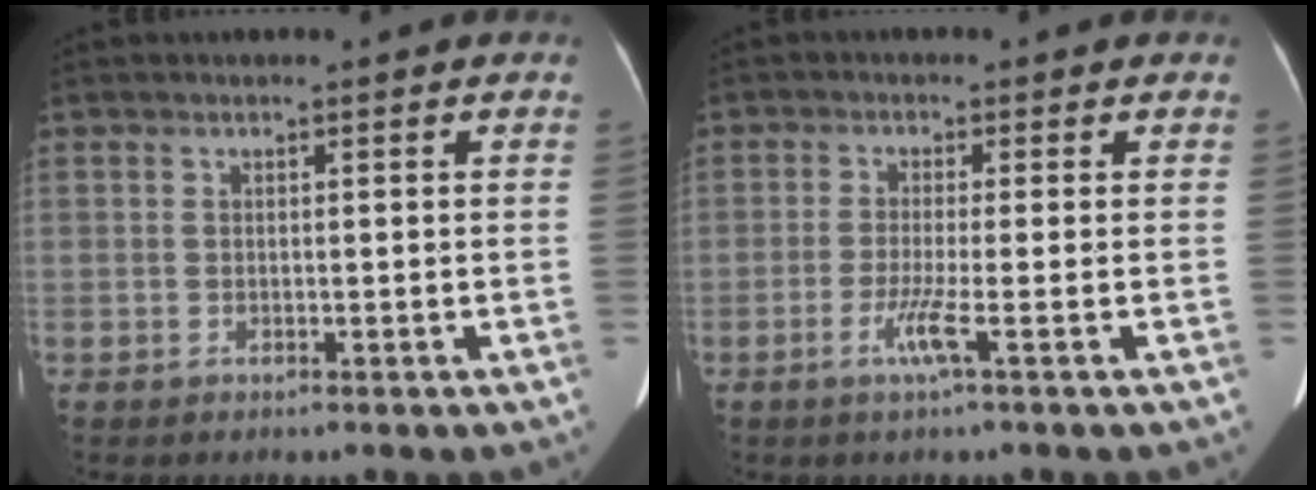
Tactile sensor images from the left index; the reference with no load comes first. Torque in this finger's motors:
{"motor_torque": [0.06, 0.03, 0.03, 0.01]}